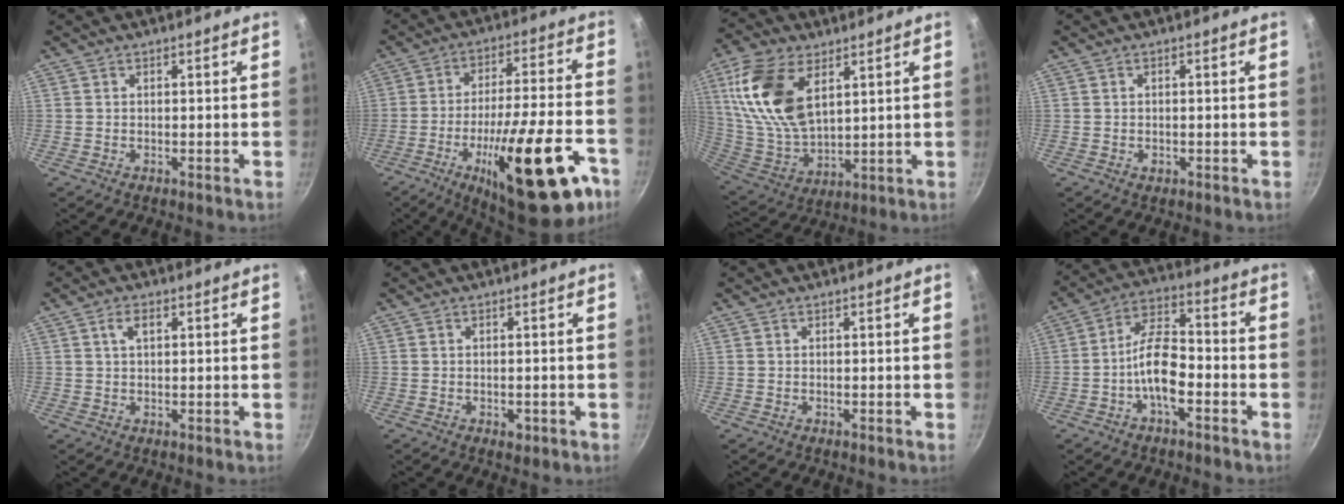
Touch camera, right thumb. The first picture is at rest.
{"total": 26.4, "force": [-11.9, 8.1, 22.1], "torque": [-0.287, 0.042, -0.172]}
{"total": 18.5, "force": [7.1, 10.3, 13.6], "torque": [-0.261, -0.026, 0.149]}
{"total": 1.1, "force": [-0.3, 0.8, 0.7], "torque": [-0.011, 0.002, -0.004]}
{"total": 2.8, "force": [1.0, 1.5, 2.2], "torque": [-0.032, 0.005, 0.018]}
{"total": 1.9, "force": [-0.6, 1.1, 1.4], "torque": [-0.020, 0.000, -0.006]}
{"total": 0.0}
{"total": 9.9, "force": [-3.5, 4.5, 8.1], "torque": [-0.135, 0.044, -0.072]}